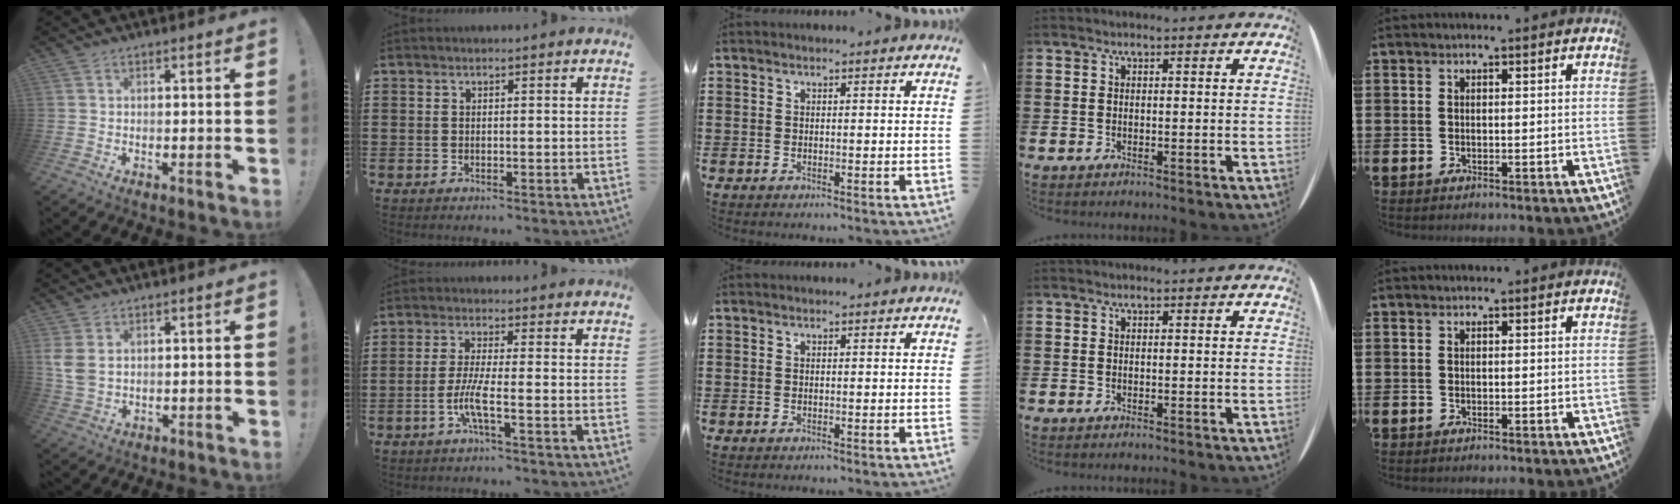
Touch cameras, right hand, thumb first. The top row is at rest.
{"thumb": {"total": 5.3, "force": [2.0, 3.5, 3.4], "torque": [-0.068, -0.011, 0.038]}, "index": {"total": 5.0, "force": [-2.0, 0.2, 4.6], "torque": [-0.108, -0.017, -0.045]}}